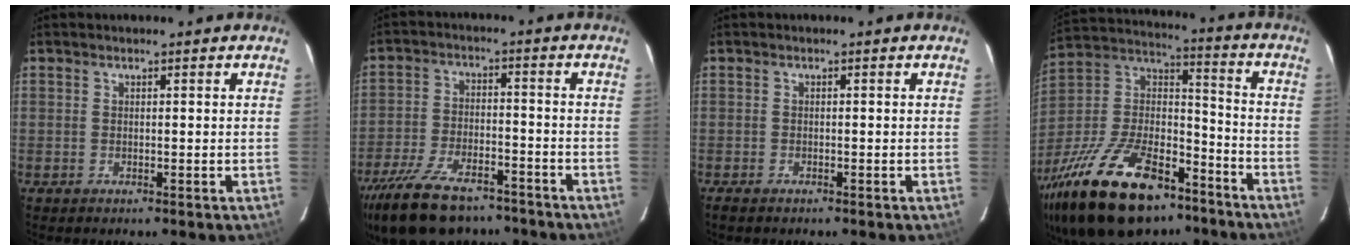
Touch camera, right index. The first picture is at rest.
{"total": 20.2, "force": [-15.5, 8.4, 9.8], "torque": [-0.220, -0.021, -0.250]}
{"total": 1.6, "force": [-1.4, 0.5, 0.8], "torque": [-0.021, -0.004, -0.026]}
{"total": 32.1, "force": [-20.7, 14.7, 19.6], "torque": [-0.401, -0.012, -0.330]}